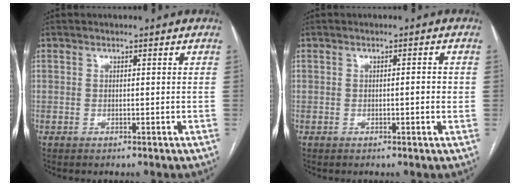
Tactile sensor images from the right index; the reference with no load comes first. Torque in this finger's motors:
{"motor_torque": [-0.03, 0.06, 0.06, 0.03]}